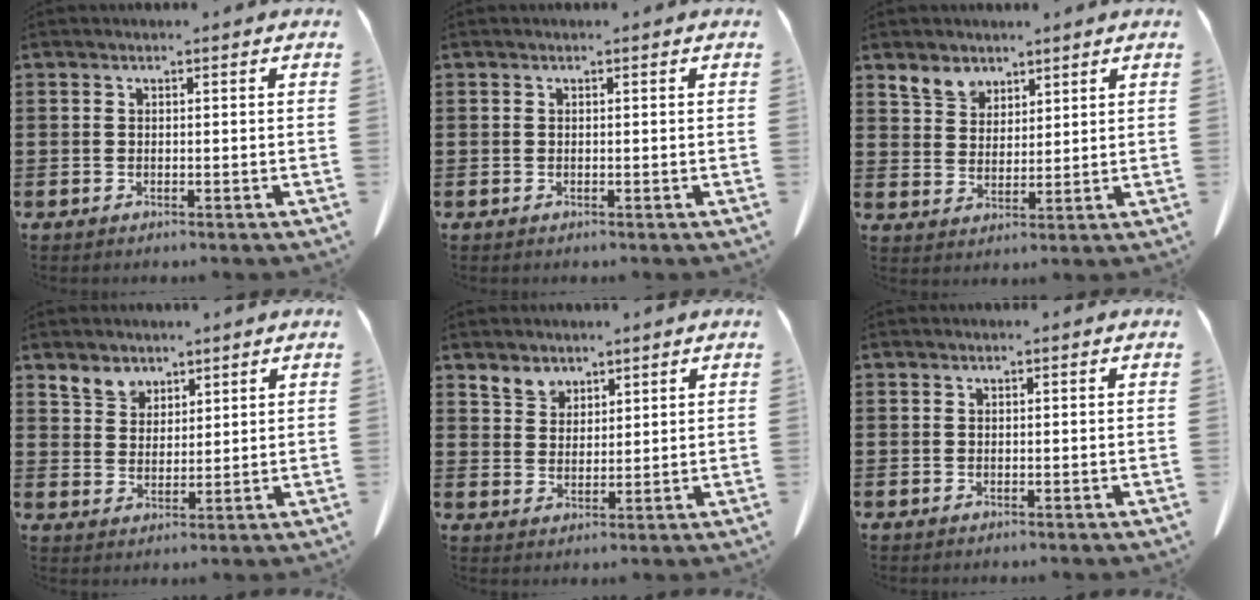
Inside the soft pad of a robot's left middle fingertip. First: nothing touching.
{"total": 0.0}
{"total": 4.5, "force": [3.5, 2.8, 0.9], "torque": [-0.034, 0.005, 0.066]}
{"total": 4.2, "force": [3.4, 2.5, 0.5], "torque": [-0.025, 0.004, 0.064]}
{"total": 3.6, "force": [2.9, 2.1, 0.3], "torque": [-0.019, 0.005, 0.056]}
{"total": 0.0}